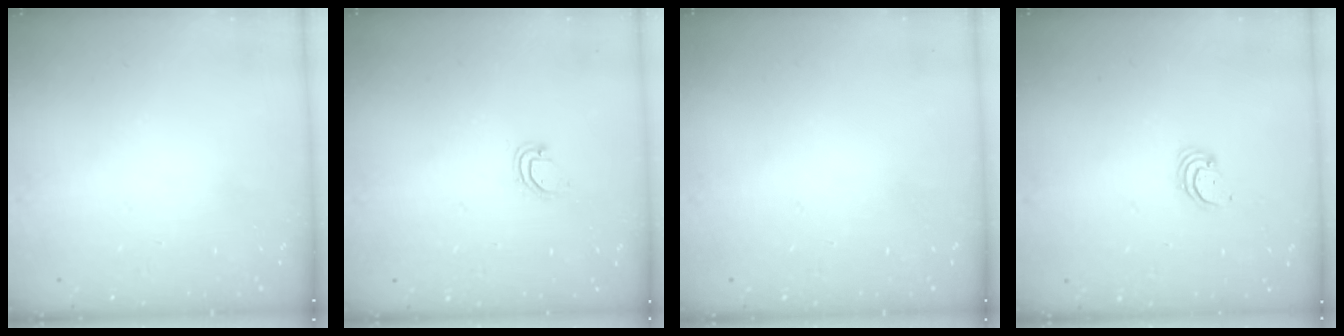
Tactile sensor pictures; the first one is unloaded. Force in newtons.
{"total": 4.7, "press": 4.7, "slide": 0.2}
{"total": 0.0}
{"total": 2.5, "press": 2.5, "slide": 0.2}